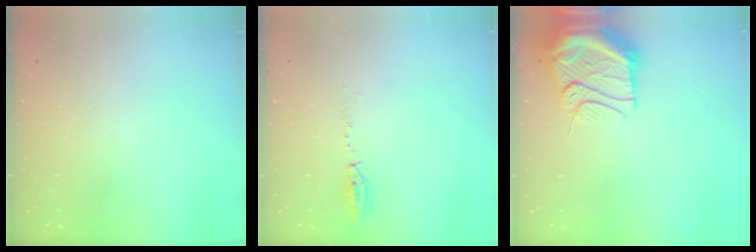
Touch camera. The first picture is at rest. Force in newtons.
{"total": 3.9, "press": 3.8, "slide": 0.9}
{"total": 17.9, "press": 16.5, "slide": 6.9}